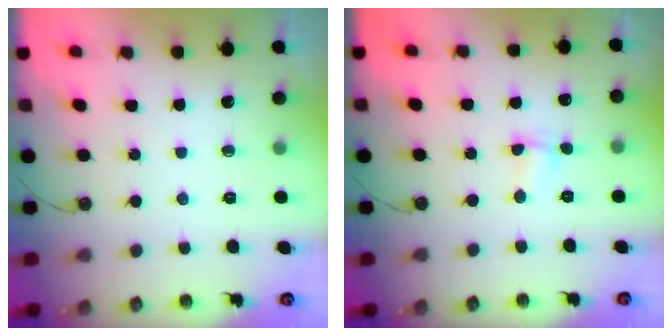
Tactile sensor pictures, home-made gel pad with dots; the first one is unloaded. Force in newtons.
{"total": 2.4, "press": 2.4, "slide": 0.6}